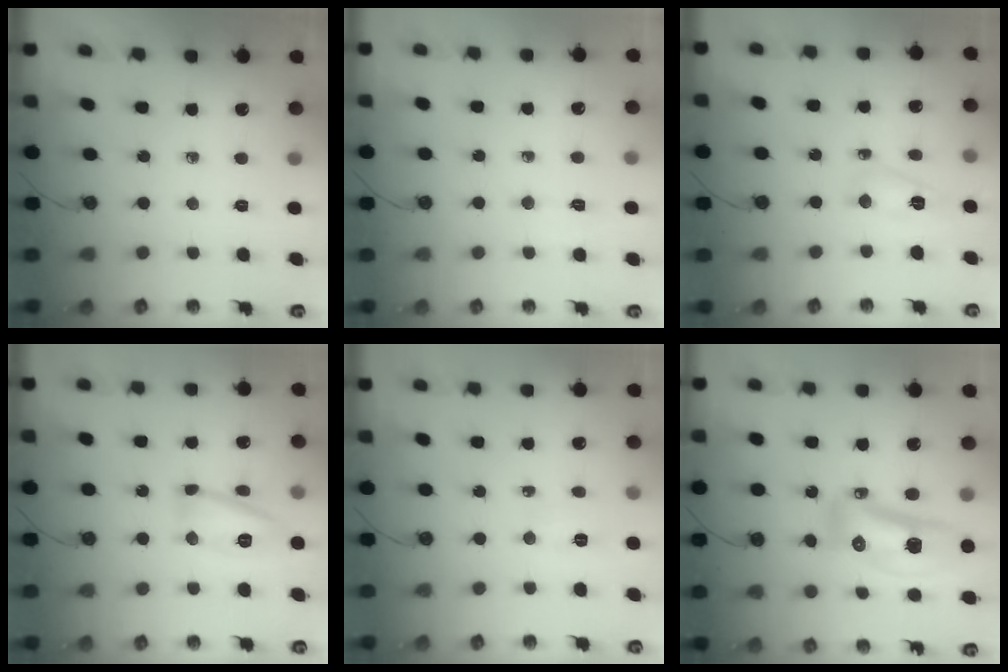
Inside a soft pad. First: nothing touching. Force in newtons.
{"total": 2.9, "press": 2.9, "slide": 0.5}
{"total": 5.3, "press": 5.3, "slide": 0.4}
{"total": 12.4, "press": 12.4, "slide": 0.9}
{"total": 3.7, "press": 3.5, "slide": 0.9}
{"total": 15.7, "press": 15.5, "slide": 2.2}